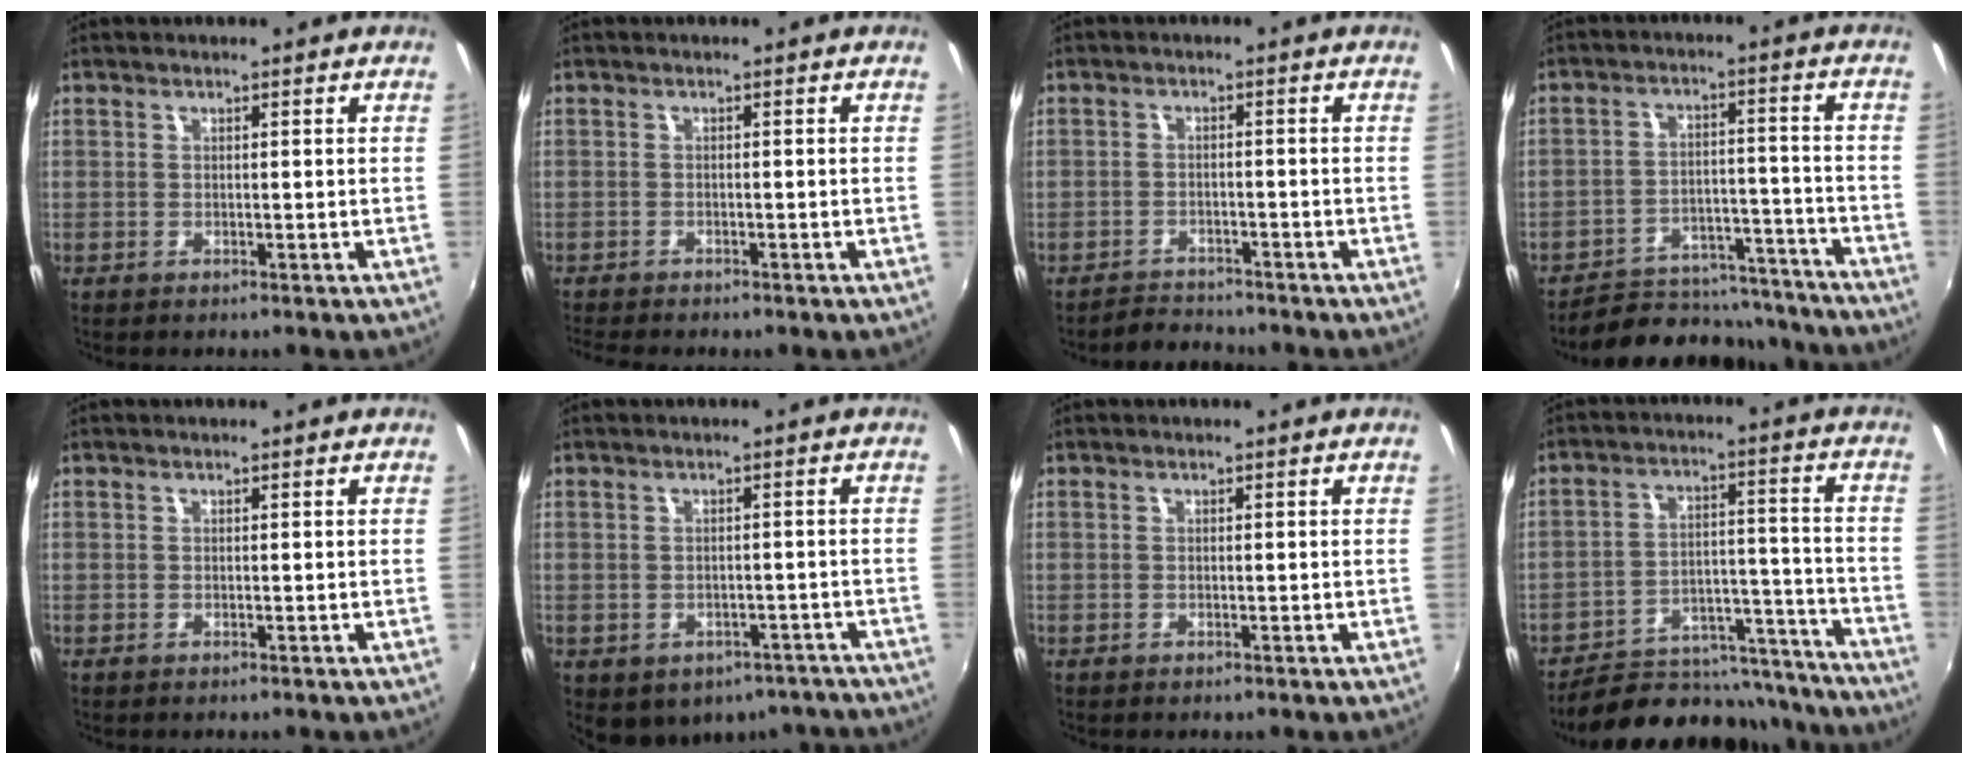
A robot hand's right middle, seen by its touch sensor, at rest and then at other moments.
{"total": 4.0, "force": [-3.6, 0.5, 1.5], "torque": [-0.038, -0.018, -0.060]}
{"total": 3.5, "force": [-3.2, 1.2, -0.4], "torque": [-0.006, 0.010, -0.057]}
{"total": 16.8, "force": [-15.0, 6.2, 4.2], "torque": [-0.088, 0.036, -0.192]}
{"total": 0.0}
{"total": 13.1, "force": [-9.0, 8.0, 5.2], "torque": [-0.105, -0.005, -0.089]}
{"total": 0.0}
{"total": 21.7, "force": [-19.2, 7.8, 6.2], "torque": [-0.112, 0.046, -0.245]}